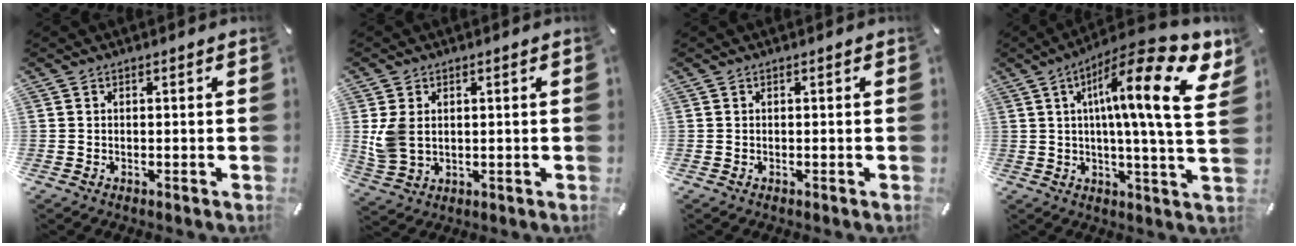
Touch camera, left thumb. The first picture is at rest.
{"total": 6.3, "force": [1.0, 4.4, 4.4], "torque": [-0.103, 0.002, 0.021]}
{"total": 0.0}
{"total": 22.5, "force": [7.8, 4.3, 20.7], "torque": [-0.311, -0.048, 0.110]}